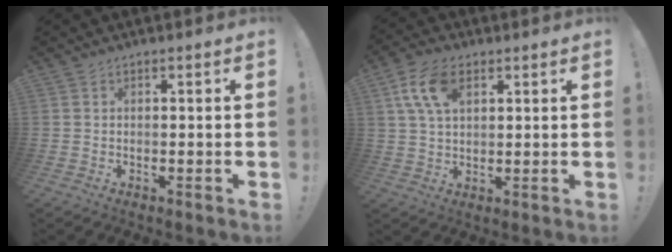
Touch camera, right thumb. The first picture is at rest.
{"total": 11.0, "force": [4.4, 6.4, 7.8], "torque": [-0.150, -0.002, 0.083]}